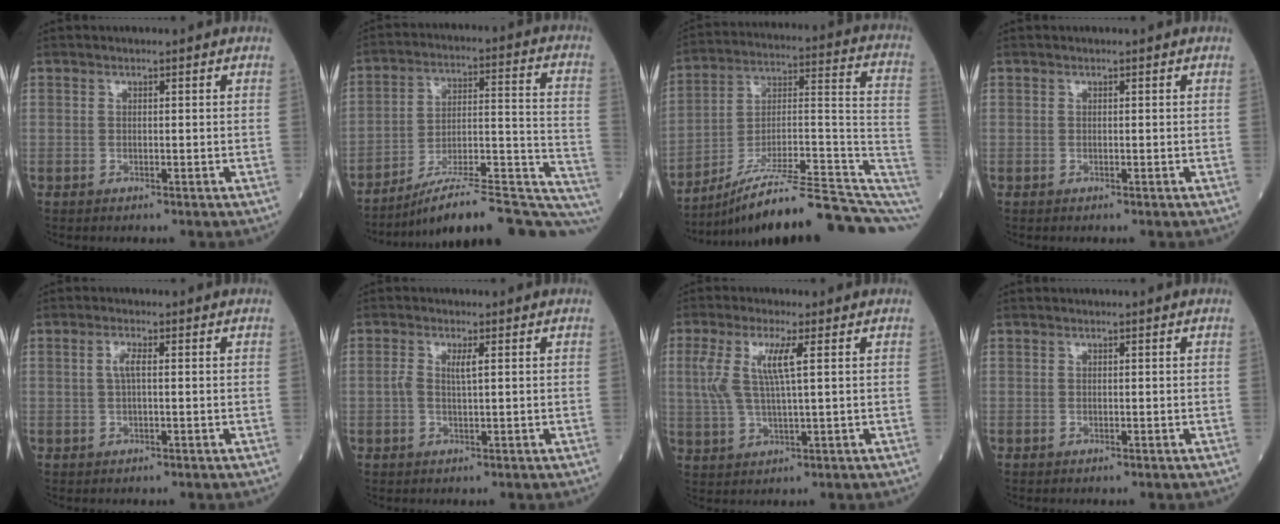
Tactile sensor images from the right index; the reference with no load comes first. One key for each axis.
{"total": 24.9, "fx": -22.2, "fy": 2.0, "fz": 11.0, "tx": -0.081, "ty": 0.028, "tz": -0.318}
{"total": 21.2, "fx": -15.7, "fy": 2.3, "fz": 14.1, "tx": -0.153, "ty": 0.045, "tz": -0.243}
{"total": 0.0}
{"total": 1.9, "fx": 0.2, "fy": 0.3, "fz": 1.9, "tx": -0.042, "ty": 0.002, "tz": 0.004}
{"total": 2.3, "fx": 0.4, "fy": 0.3, "fz": 2.2, "tx": -0.052, "ty": 0.005, "tz": 0.008}
{"total": 6.7, "fx": 1.8, "fy": 0.7, "fz": 6.4, "tx": -0.152, "ty": 0.009, "tz": 0.039}
{"total": 0.0}